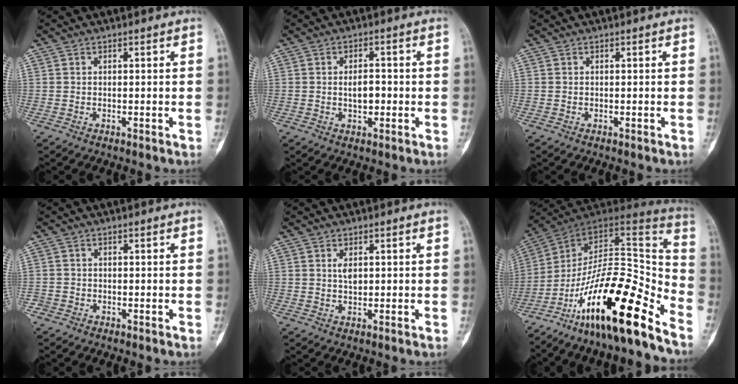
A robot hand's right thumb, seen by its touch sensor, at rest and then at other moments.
{"total": 2.9, "force": [-0.3, 1.7, 2.3], "torque": [-0.029, 0.007, -0.005]}
{"total": 0.0}
{"total": 1.3, "force": [-0.8, 1.0, -0.2], "torque": [0.007, 0.006, -0.022]}
{"total": 2.0, "force": [0.5, 1.0, 1.6], "torque": [-0.027, -0.006, 0.010]}
{"total": 24.6, "force": [-16.4, 6.0, 17.4], "torque": [-0.250, 0.094, -0.272]}